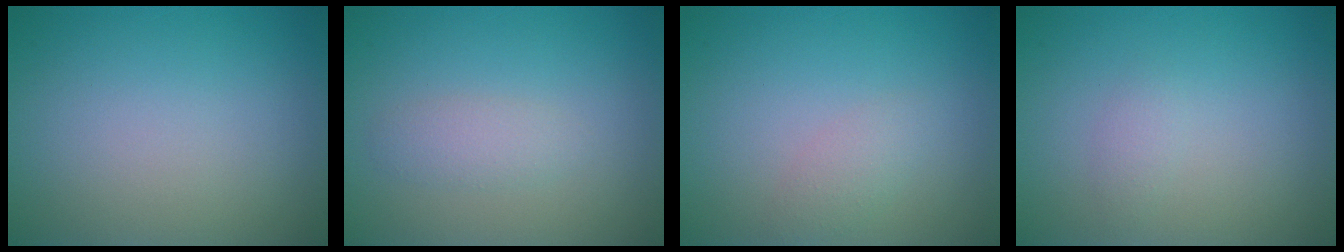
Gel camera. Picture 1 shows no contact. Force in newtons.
{"total": 1.5, "press": 1.5, "slide": 0.1}
{"total": 1.4, "press": 1.4, "slide": 0.1}
{"total": 0.9, "press": 0.9, "slide": 0.0}